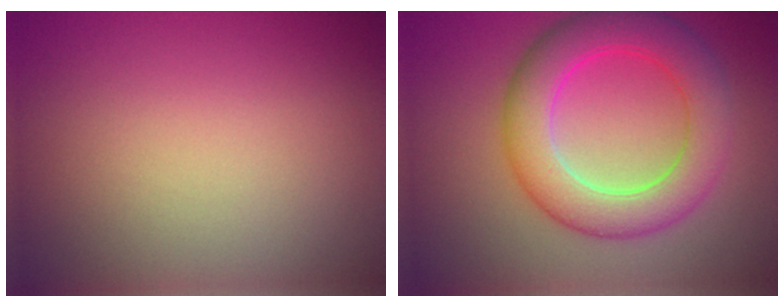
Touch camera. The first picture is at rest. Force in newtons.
{"total": 7.2, "press": 7.2, "slide": 0.1}